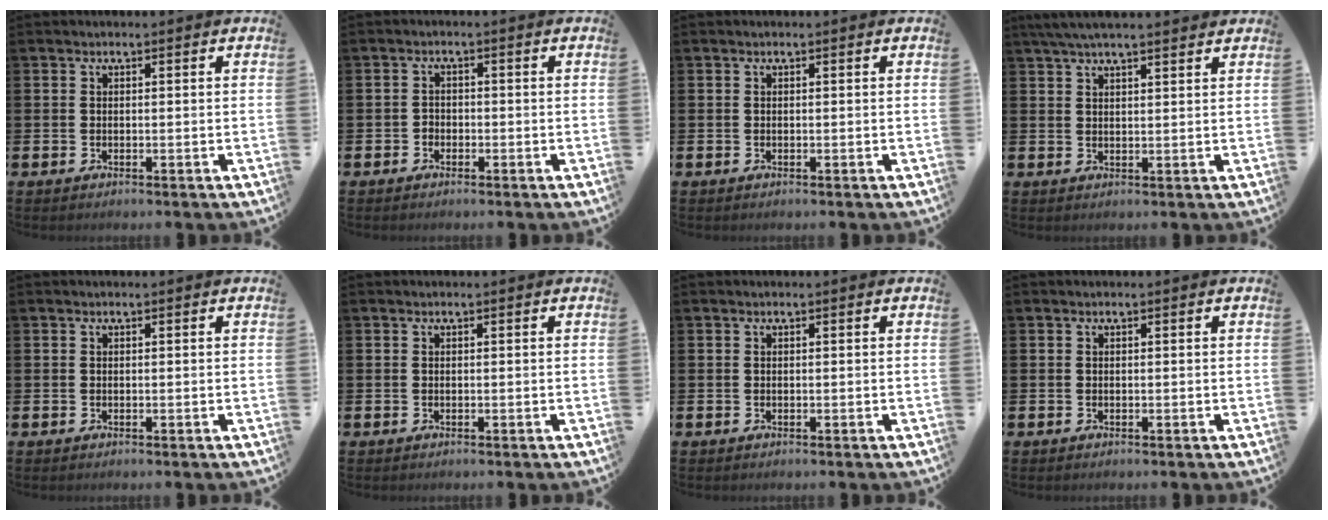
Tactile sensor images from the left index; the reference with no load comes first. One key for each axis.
{"total": 1.5, "fx": -0.9, "fy": 1.1, "fz": 0.2, "tx": -0.005, "ty": 0.004, "tz": -0.021}
{"total": 0.0}
{"total": 4.3, "fx": 3.8, "fy": 0.5, "fz": 1.9, "tx": -0.051, "ty": -0.002, "tz": 0.070}
{"total": 0.0}
{"total": 0.0}
{"total": 0.0}
{"total": 0.0}